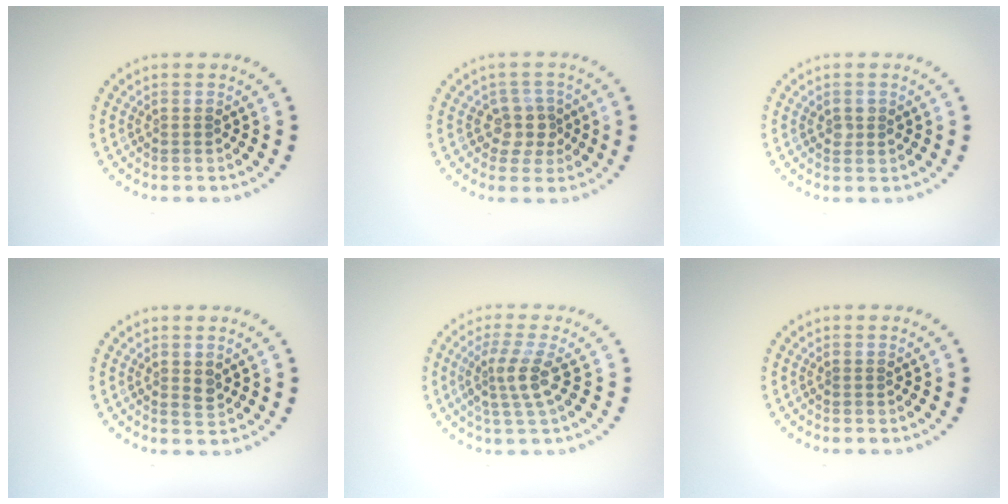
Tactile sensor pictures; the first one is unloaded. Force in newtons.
{"total": 2.4, "press": 2.1, "slide": 1.2}
{"total": 1.0, "press": 1.0, "slide": 0.2}
{"total": 1.1, "press": 1.0, "slide": 0.3}
{"total": 2.9, "press": 2.2, "slide": 1.9}
{"total": 0.0}